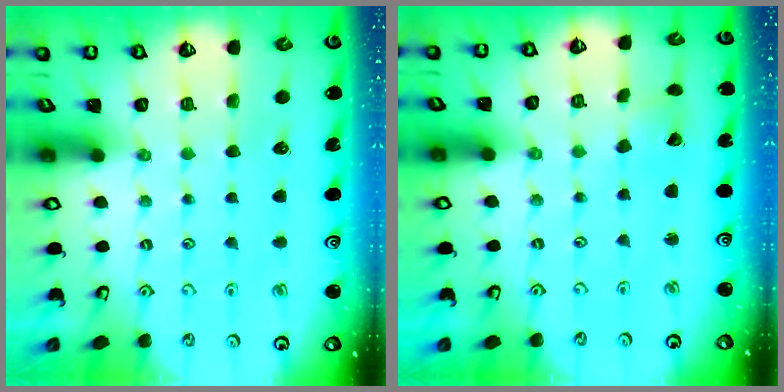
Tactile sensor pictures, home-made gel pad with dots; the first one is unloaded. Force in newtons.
{"total": 3.2, "press": 3.2, "slide": 0.3}